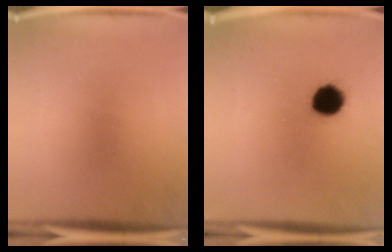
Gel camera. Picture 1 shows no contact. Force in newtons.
{"total": 7.2}